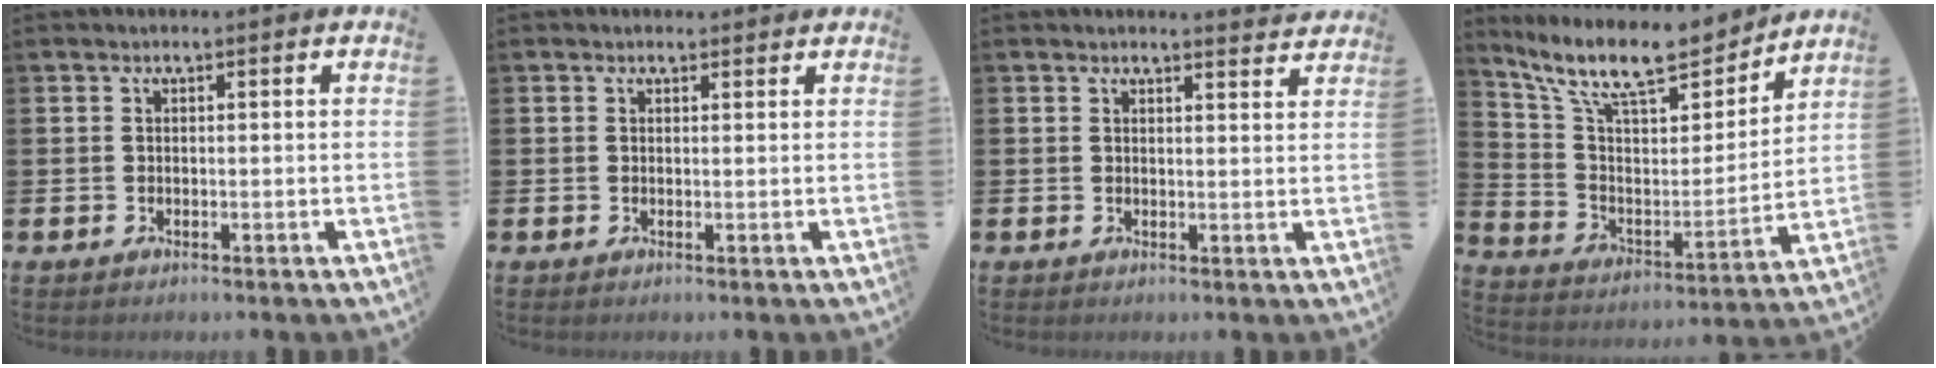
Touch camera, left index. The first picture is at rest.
{"total": 0.8, "force": [0.7, 0.4, 0.2], "torque": [0.006, 0.002, 0.011]}
{"total": 2.4, "force": [2.4, 0.1, -0.1], "torque": [0.017, -0.022, 0.038]}
{"total": 12.7, "force": [10.8, 3.5, 5.7], "torque": [-0.142, -0.068, 0.189]}